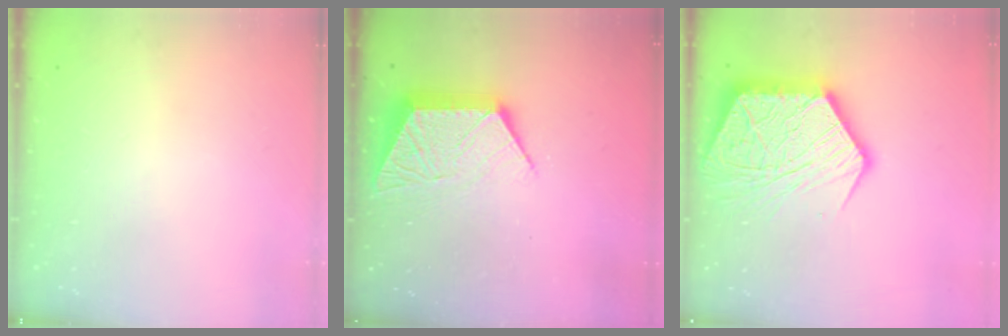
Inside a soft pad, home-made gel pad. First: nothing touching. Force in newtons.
{"total": 12.2, "press": 12.2, "slide": 0.9}
{"total": 22.9, "press": 22.8, "slide": 2.3}